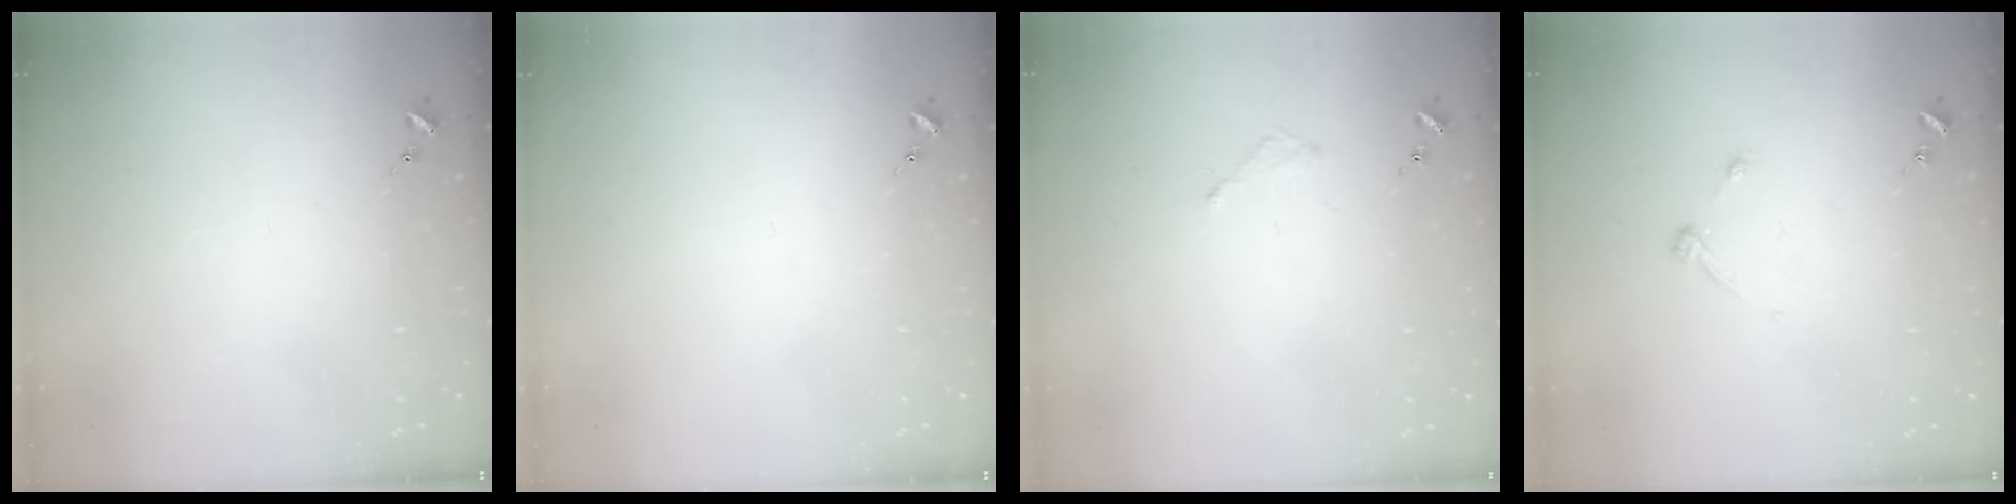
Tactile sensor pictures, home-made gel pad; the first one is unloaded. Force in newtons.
{"total": 0.0}
{"total": 2.0, "press": 2.0, "slide": 0.3}
{"total": 3.7, "press": 3.6, "slide": 0.6}